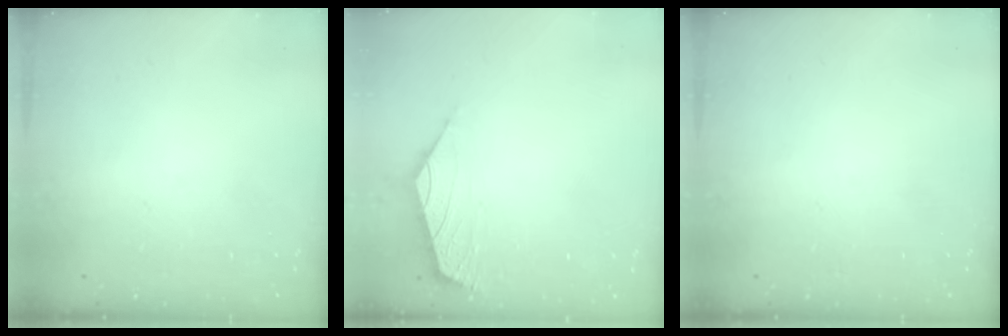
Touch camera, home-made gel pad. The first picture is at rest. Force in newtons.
{"total": 1.6, "press": 1.5, "slide": 0.7}
{"total": 0.0}